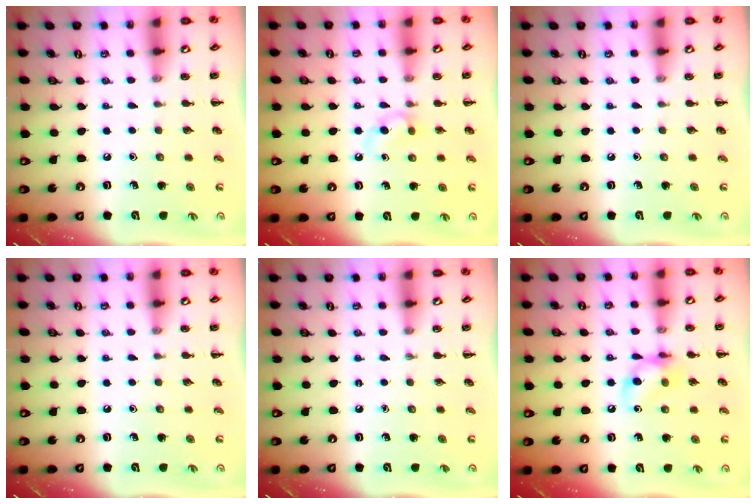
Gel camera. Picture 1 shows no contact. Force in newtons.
{"total": 3.4, "press": 3.2, "slide": 1.4}
{"total": 0.0}
{"total": 0.0}
{"total": 0.0}
{"total": 10.4, "press": 10.3, "slide": 1.7}